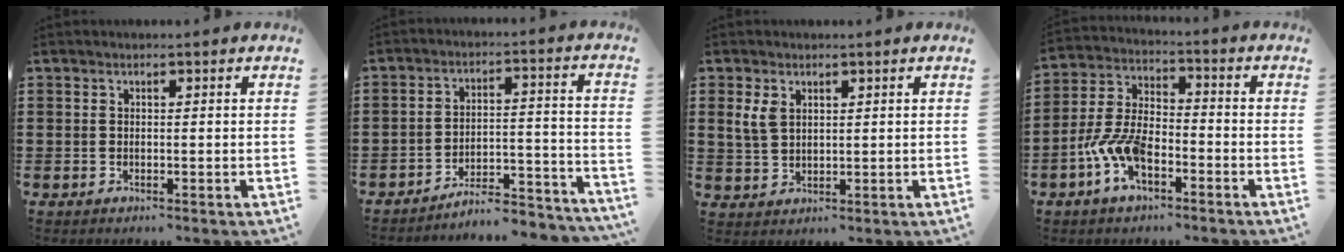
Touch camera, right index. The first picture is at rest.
{"total": 5.8, "force": [-5.4, 0.6, 1.8], "torque": [-0.029, 0.000, -0.108]}
{"total": 3.2, "force": [1.5, 2.0, 1.9], "torque": [-0.044, 0.008, 0.028]}
{"total": 8.7, "force": [-4.1, 4.1, 6.5], "torque": [-0.163, -0.006, -0.080]}